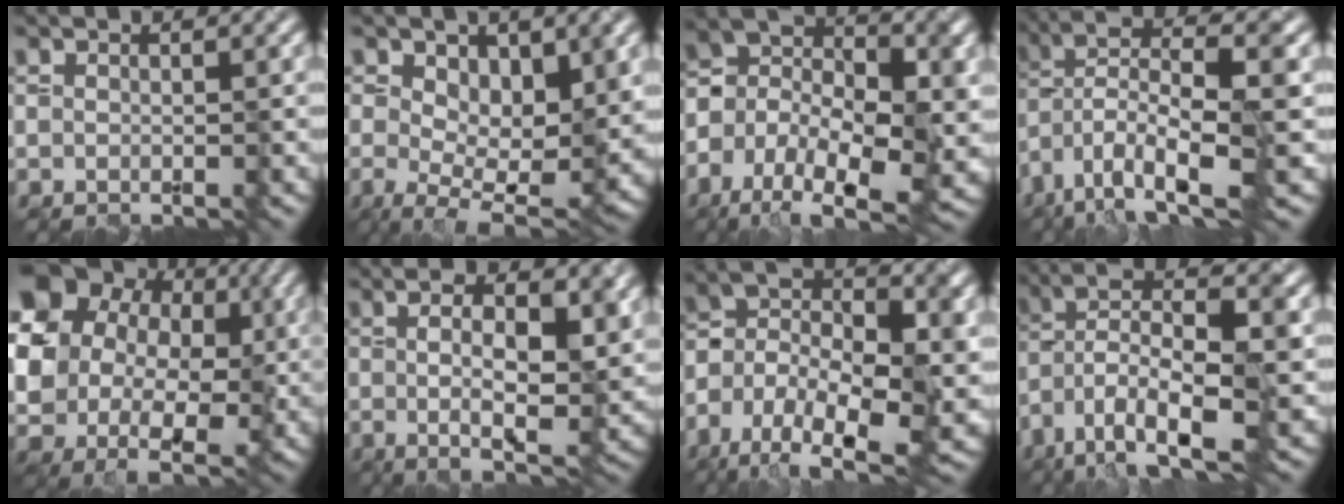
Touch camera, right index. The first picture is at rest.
{"total": 8.5, "force": [0.1, 4.4, 7.3], "torque": [-0.119, -0.014, -0.001]}
{"total": 10.9, "force": [-4.7, 5.8, 8.0], "torque": [-0.139, 0.006, -0.096]}
{"total": 9.3, "force": [-3.7, 2.9, 8.0], "torque": [-0.141, 0.010, -0.068]}
{"total": 17.9, "force": [4.3, 15.1, 8.6], "torque": [-0.214, 0.016, 0.078]}
{"total": 8.4, "force": [1.4, 3.1, 7.6], "torque": [-0.108, 0.002, 0.012]}
{"total": 11.7, "force": [-5.7, 5.7, 8.5], "torque": [-0.153, 0.003, -0.114]}
{"total": 10.3, "force": [-4.5, 3.5, 8.5], "torque": [-0.148, 0.004, -0.084]}